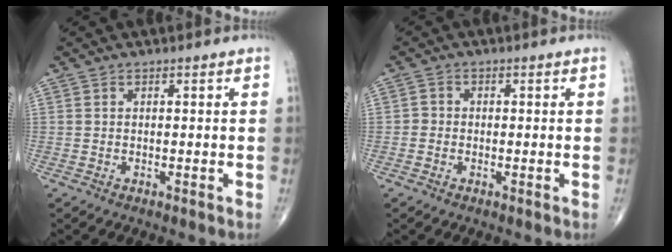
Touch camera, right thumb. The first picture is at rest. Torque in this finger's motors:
{"motor_torque": [-0.42, 0.05, -0.35, -0.17, -0.02]}